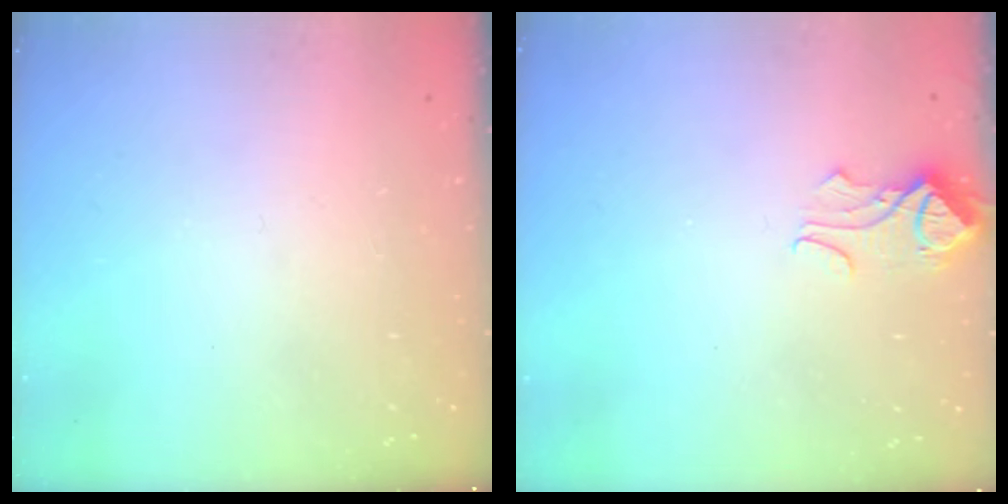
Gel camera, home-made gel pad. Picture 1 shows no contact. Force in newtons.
{"total": 2.4, "press": 2.3, "slide": 0.5}